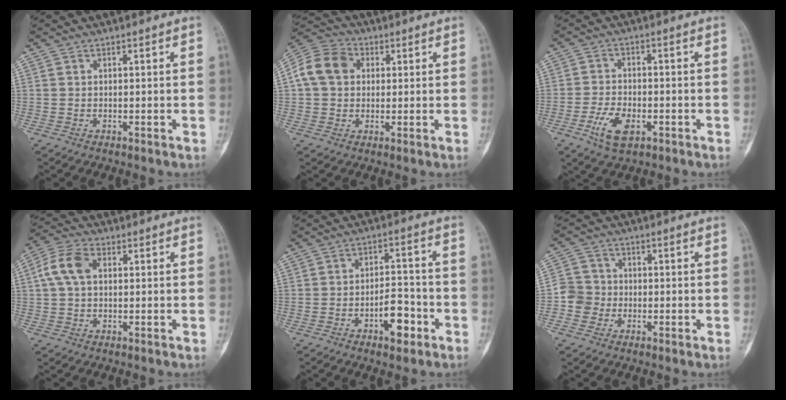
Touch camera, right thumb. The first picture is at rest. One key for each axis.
{"total": 10.5, "fx": 2.0, "fy": 8.4, "fz": 5.9, "tx": -0.104, "ty": 0.021, "tz": 0.025}
{"total": 6.8, "fx": -3.1, "fy": 3.6, "fz": 4.9, "tx": -0.094, "ty": 0.010, "tz": -0.055}
{"total": 7.1, "fx": 1.3, "fy": 4.5, "fz": 5.3, "tx": -0.114, "ty": 0.021, "tz": 0.021}
{"total": 7.4, "fx": -3.5, "fy": 3.5, "fz": 5.5, "tx": -0.068, "ty": 0.032, "tz": -0.056}
{"total": 4.8, "fx": -1.3, "fy": 4.6, "fz": 0.6, "tx": 0.016, "ty": 0.013, "tz": -0.037}